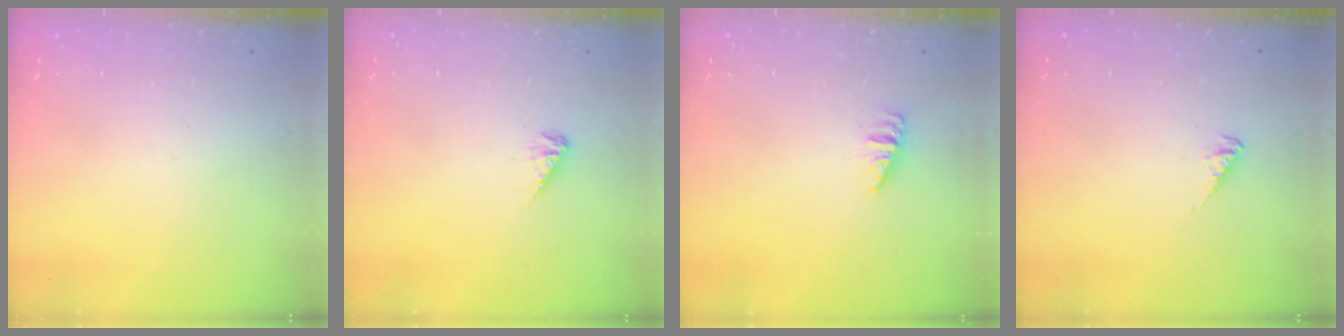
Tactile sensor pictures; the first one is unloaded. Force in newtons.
{"total": 3.2, "press": 3.2, "slide": 0.5}
{"total": 2.1, "press": 2.1, "slide": 0.3}
{"total": 3.0, "press": 2.9, "slide": 0.5}